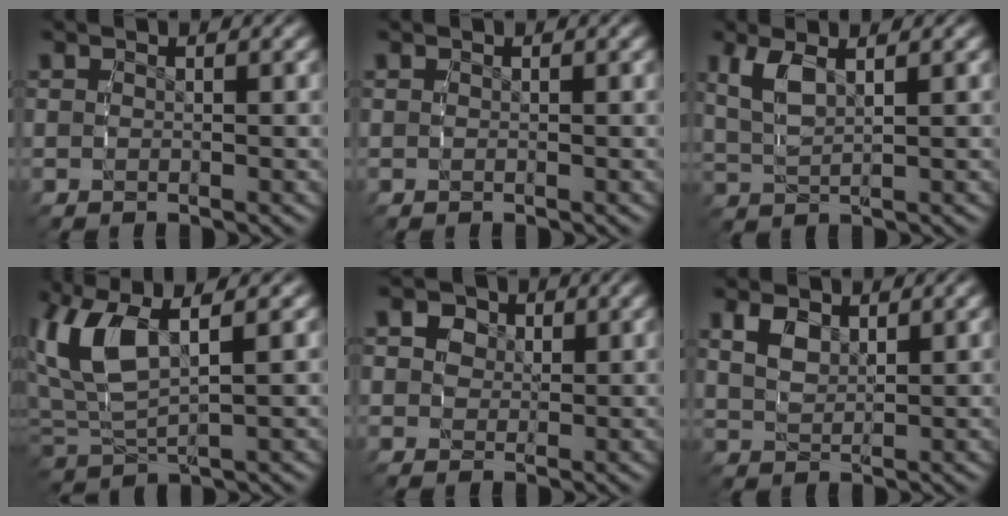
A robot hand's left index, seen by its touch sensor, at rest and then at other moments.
{"total": 0.0}
{"total": 3.0, "force": [1.3, 1.5, 2.3], "torque": [-0.062, 0.001, 0.031]}
{"total": 6.6, "force": [2.1, 4.0, 4.9], "torque": [-0.140, 0.000, 0.043]}
{"total": 5.4, "force": [2.0, 4.6, 1.9], "torque": [-0.035, 0.000, 0.029]}
{"total": 2.8, "force": [1.3, 1.9, 1.6], "torque": [-0.033, -0.002, 0.029]}